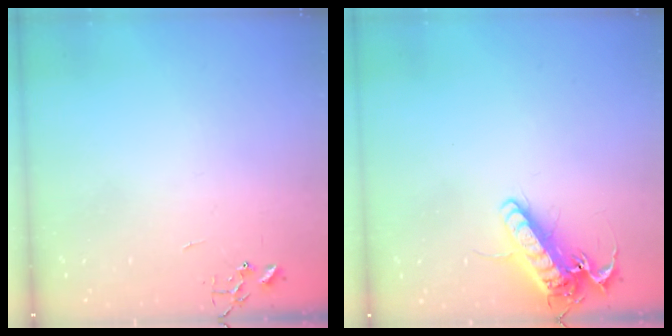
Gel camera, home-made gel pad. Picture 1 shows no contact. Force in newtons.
{"total": 15.7, "press": 15.5, "slide": 2.4}